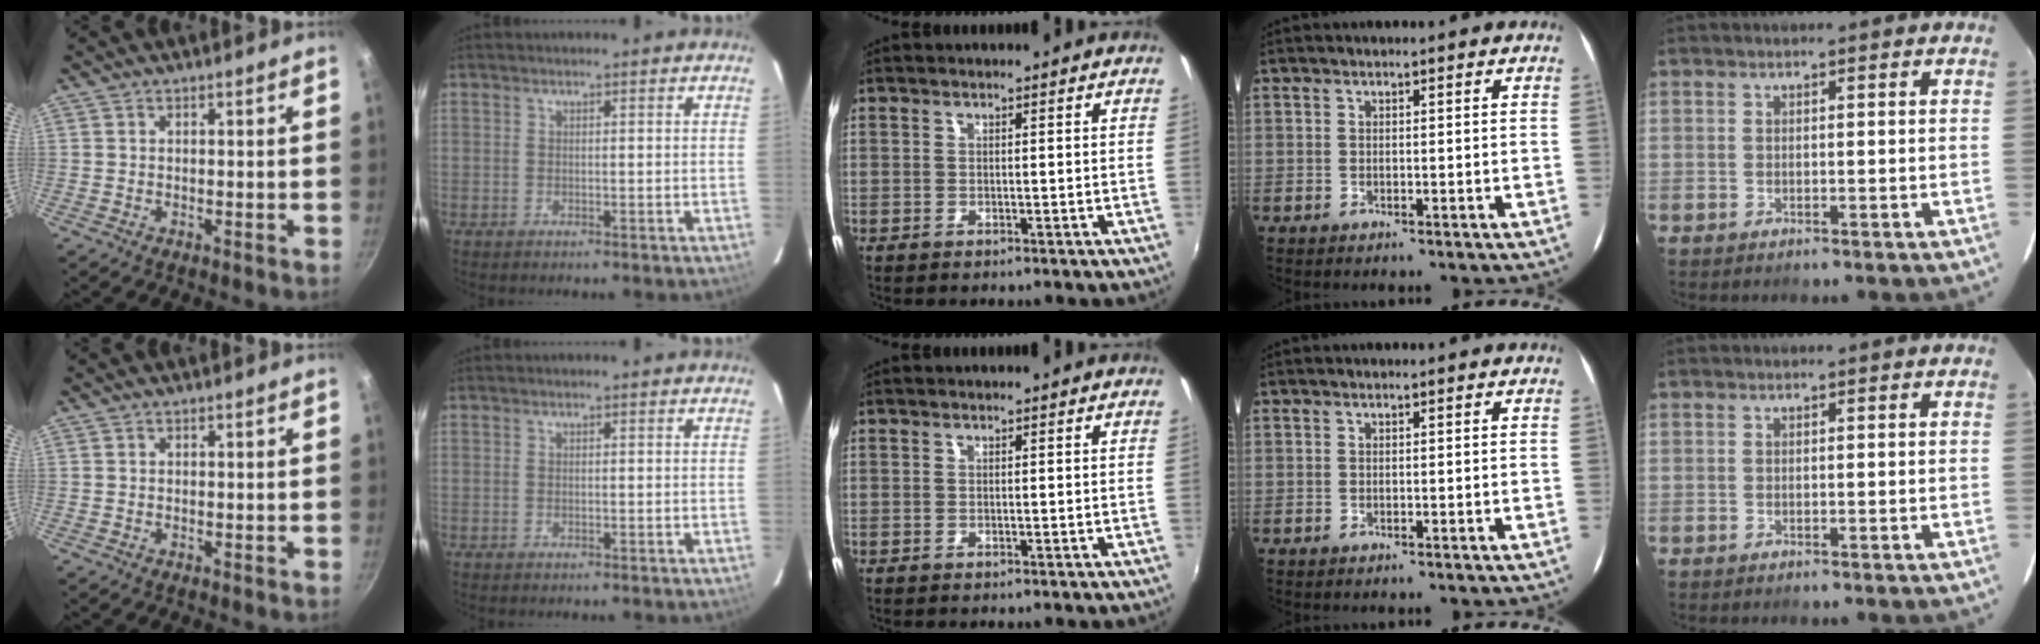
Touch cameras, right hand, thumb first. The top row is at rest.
{}